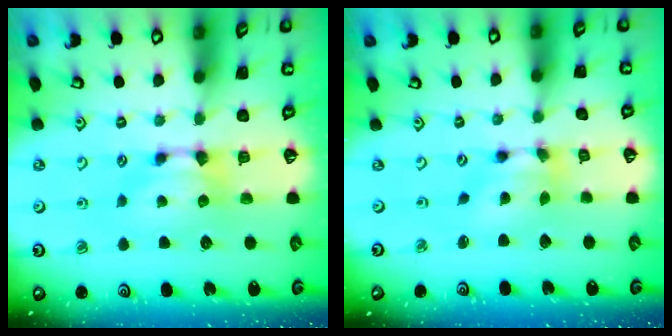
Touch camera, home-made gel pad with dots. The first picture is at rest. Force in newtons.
{"total": 5.3, "press": 4.8, "slide": 2.1}